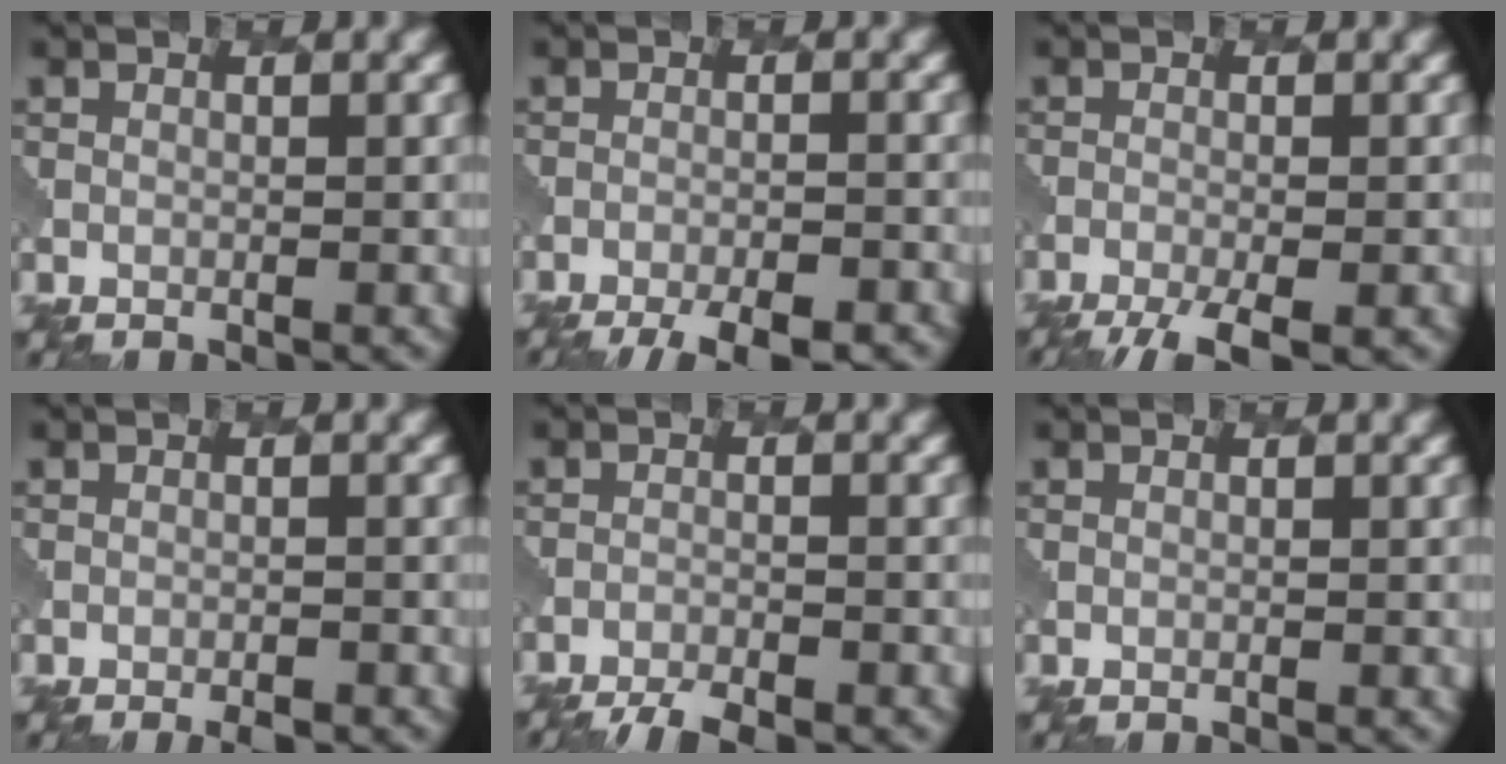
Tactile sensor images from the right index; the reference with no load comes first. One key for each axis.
{"total": 6.8, "fx": -5.8, "fy": 1.7, "fz": 3.1, "tx": -0.042, "ty": -0.005, "tz": -0.080}
{"total": 5.3, "fx": -3.7, "fy": 1.2, "fz": 3.6, "tx": -0.059, "ty": -0.018, "tz": -0.060}
{"total": 1.6, "fx": -1.3, "fy": 0.4, "fz": 0.9, "tx": -0.011, "ty": 0.004, "tz": -0.019}
{"total": 4.6, "fx": -4.3, "fy": 0.8, "fz": 1.4, "tx": -0.032, "ty": -0.014, "tz": -0.069}
{"total": 0.0}